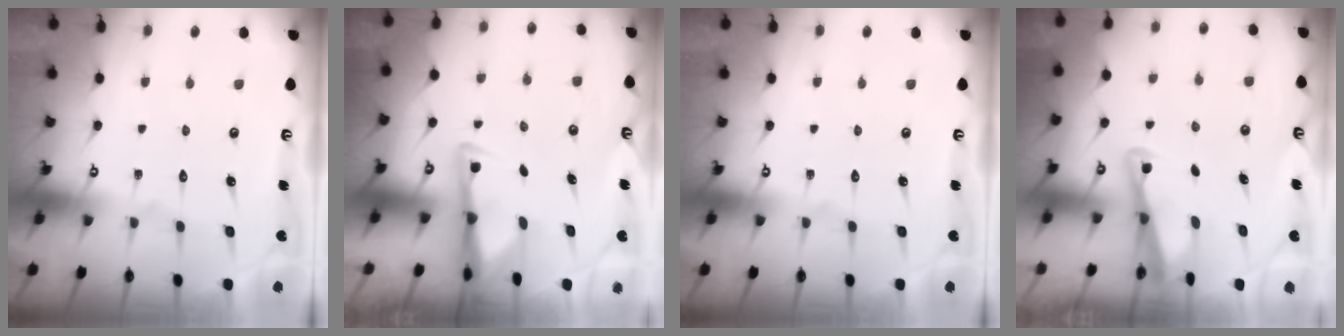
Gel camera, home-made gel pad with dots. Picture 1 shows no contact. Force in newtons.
{"total": 2.8, "press": 2.7, "slide": 0.6}
{"total": 0.0}
{"total": 2.7, "press": 2.6, "slide": 0.4}